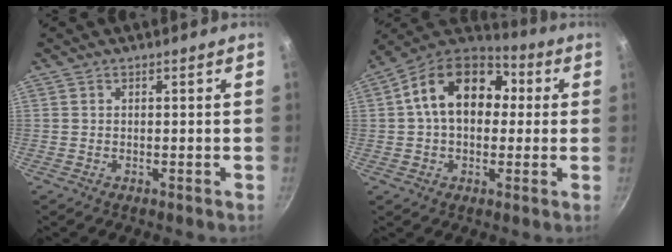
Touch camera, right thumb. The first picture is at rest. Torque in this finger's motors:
{"motor_torque": [0.54, 3.53, 1.65, 0.00, 0.12]}